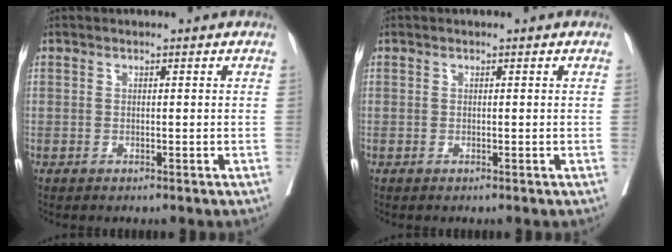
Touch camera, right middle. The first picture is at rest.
{"total": 0.0}